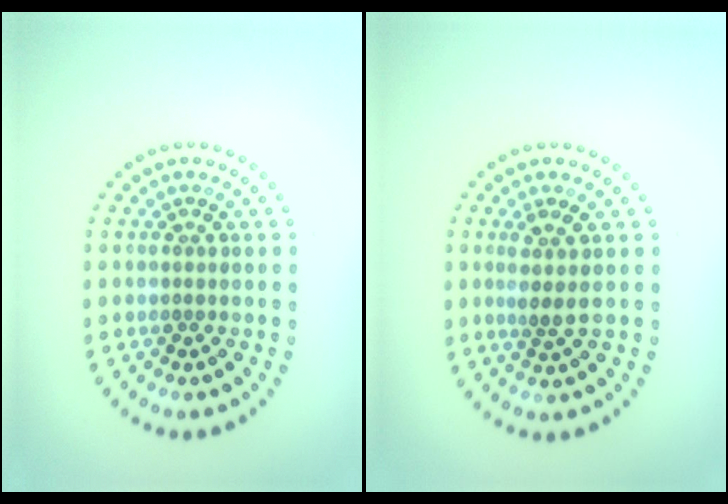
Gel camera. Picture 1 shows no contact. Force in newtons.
{"total": 2.0, "press": 1.5, "slide": 1.2}